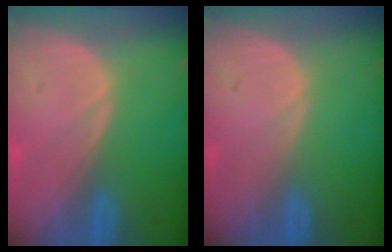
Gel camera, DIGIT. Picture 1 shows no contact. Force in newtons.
{"total": 0.0}